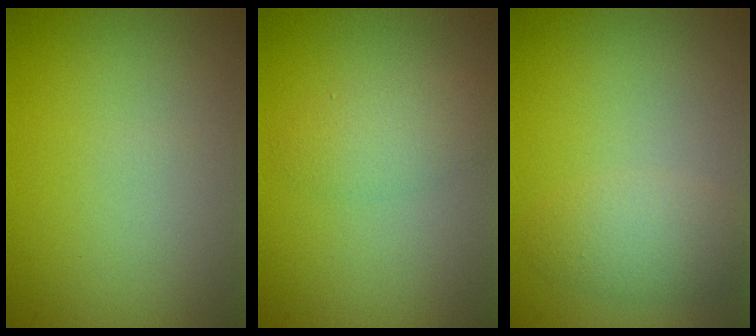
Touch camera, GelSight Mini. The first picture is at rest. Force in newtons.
{"total": 2.4, "press": 2.4, "slide": 0.1}
{"total": 2.6, "press": 2.6, "slide": 0.1}